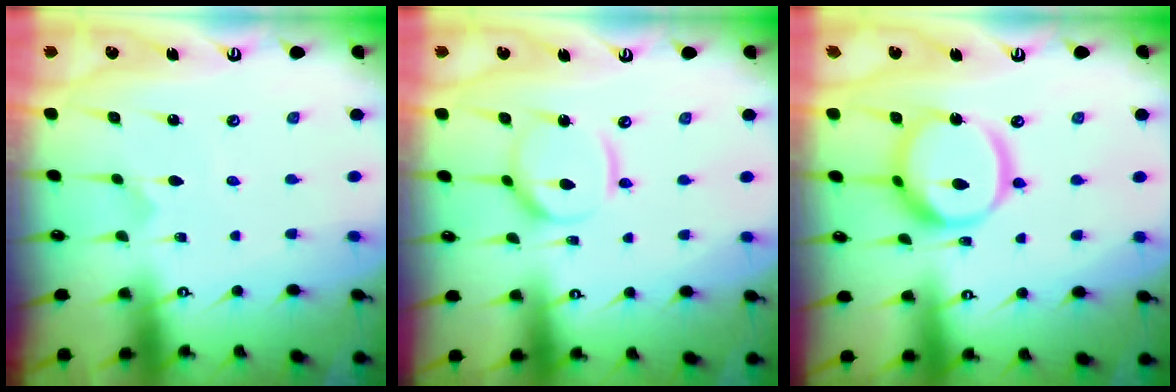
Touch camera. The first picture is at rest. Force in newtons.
{"total": 9.8, "press": 9.7, "slide": 1.0}
{"total": 15.0, "press": 14.9, "slide": 1.4}